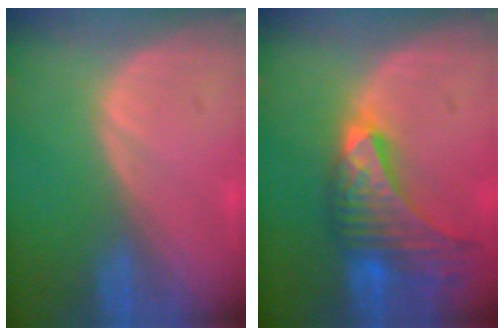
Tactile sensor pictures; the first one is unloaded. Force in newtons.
{"total": 9.7, "press": 8.6, "slide": 4.4}